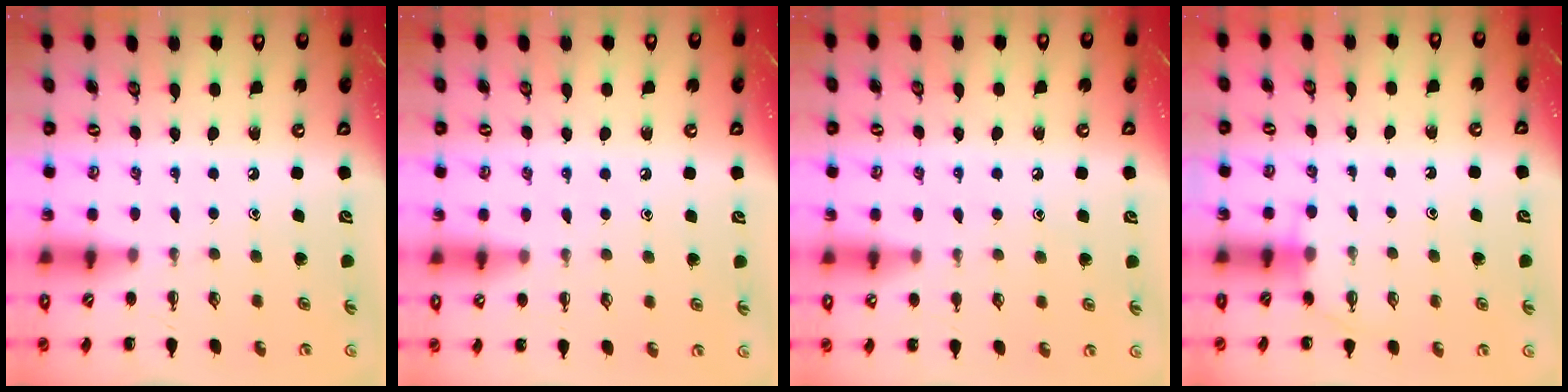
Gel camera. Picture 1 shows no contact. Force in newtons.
{"total": 6.7, "press": 6.3, "slide": 2.3}
{"total": 6.6, "press": 6.3, "slide": 2.0}
{"total": 4.3, "press": 4.1, "slide": 1.2}